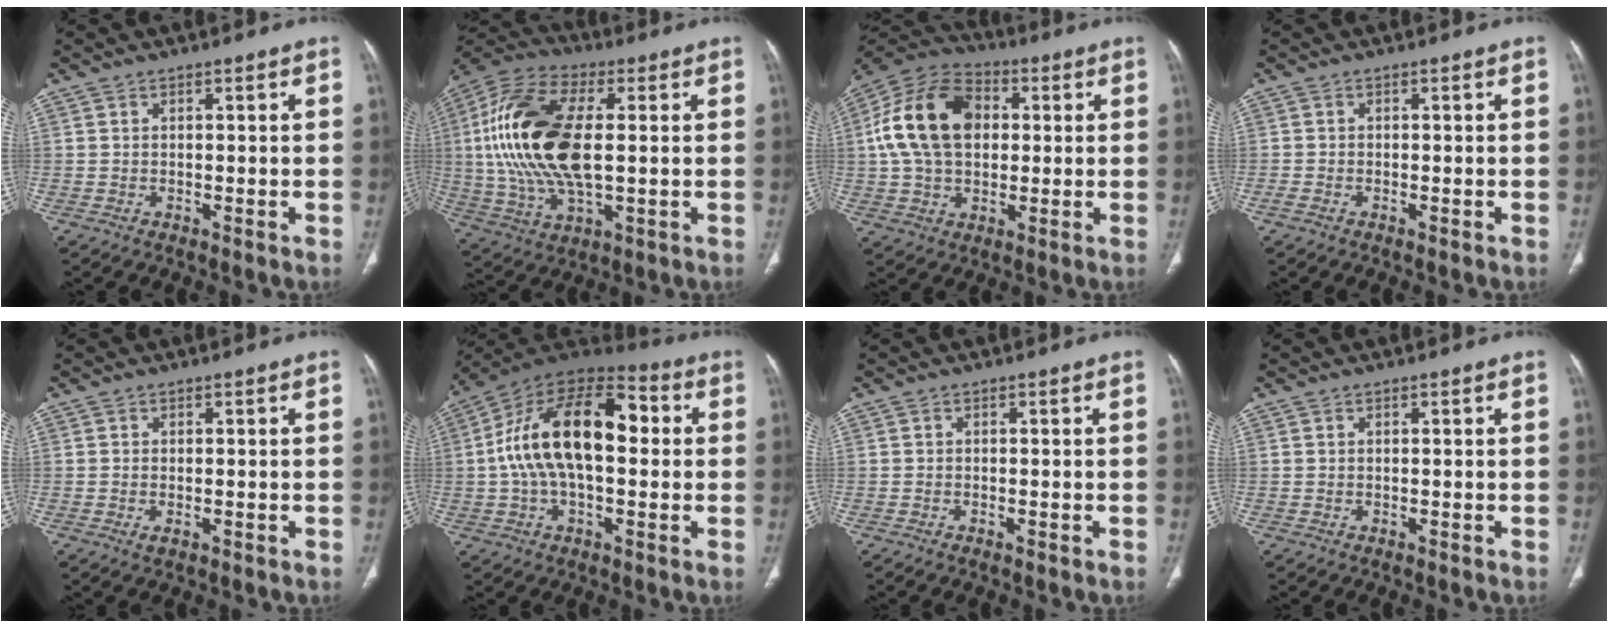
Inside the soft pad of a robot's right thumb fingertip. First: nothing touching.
{"total": 23.0, "force": [1.9, 11.3, 19.9], "torque": [-0.417, 0.003, 0.032]}
{"total": 18.7, "force": [2.7, 12.9, 13.3], "torque": [-0.234, 0.022, 0.041]}
{"total": 1.2, "force": [-0.7, 0.6, 0.8], "torque": [-0.021, 0.000, -0.013]}
{"total": 1.2, "force": [-0.4, 0.7, 0.9], "torque": [-0.022, -0.003, -0.005]}
{"total": 20.7, "force": [1.8, 11.0, 17.5], "torque": [-0.301, 0.042, 0.020]}
{"total": 0.7, "force": [-0.4, 0.2, 0.5], "torque": [-0.012, -0.001, -0.006]}
{"total": 0.0}